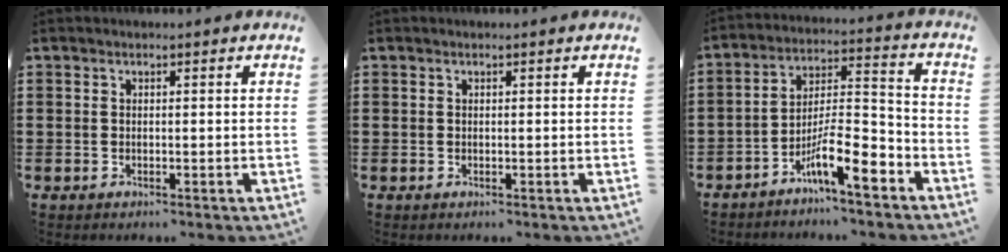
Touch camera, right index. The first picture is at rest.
{"total": 0.0}
{"total": 11.0, "force": [-7.4, 2.8, 7.7], "torque": [-0.143, 0.011, -0.141]}